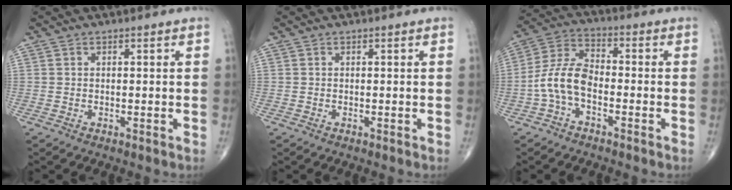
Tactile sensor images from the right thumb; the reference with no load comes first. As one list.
[{"total": 0.0}, {"total": 8.7, "force": [-2.7, 4.8, 6.7], "torque": [-0.136, 0.035, -0.062]}]